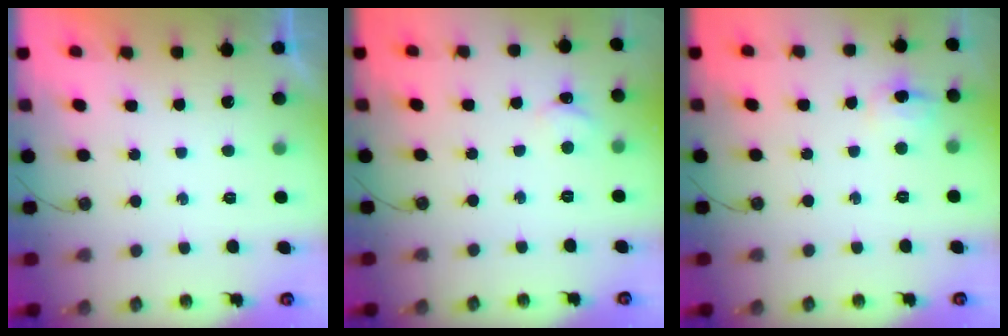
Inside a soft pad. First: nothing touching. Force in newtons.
{"total": 2.3, "press": 2.3, "slide": 0.4}
{"total": 6.8, "press": 6.7, "slide": 0.8}